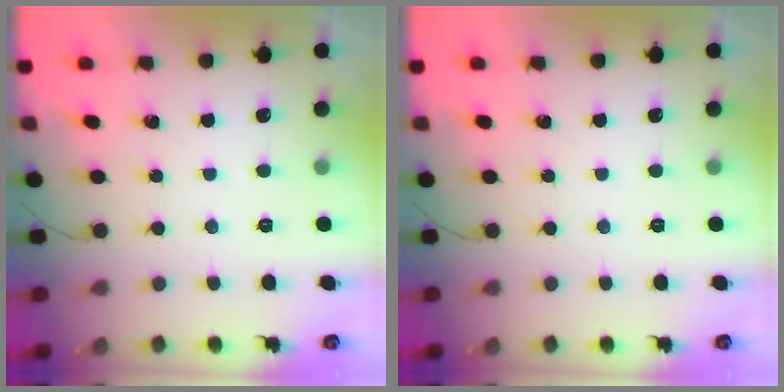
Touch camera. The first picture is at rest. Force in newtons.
{"total": 0.0}